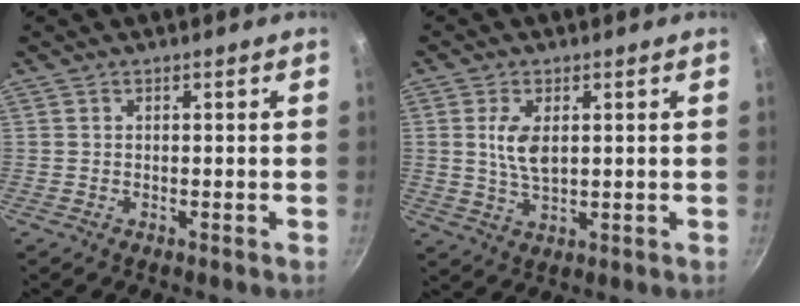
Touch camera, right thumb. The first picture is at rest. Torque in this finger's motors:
{"motor_torque": [1.09, 0.64, 0.90, -0.42, 0.05]}